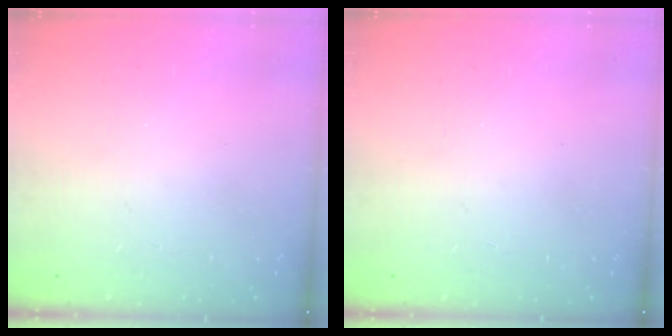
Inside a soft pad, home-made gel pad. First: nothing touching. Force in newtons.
{"total": 0.0}